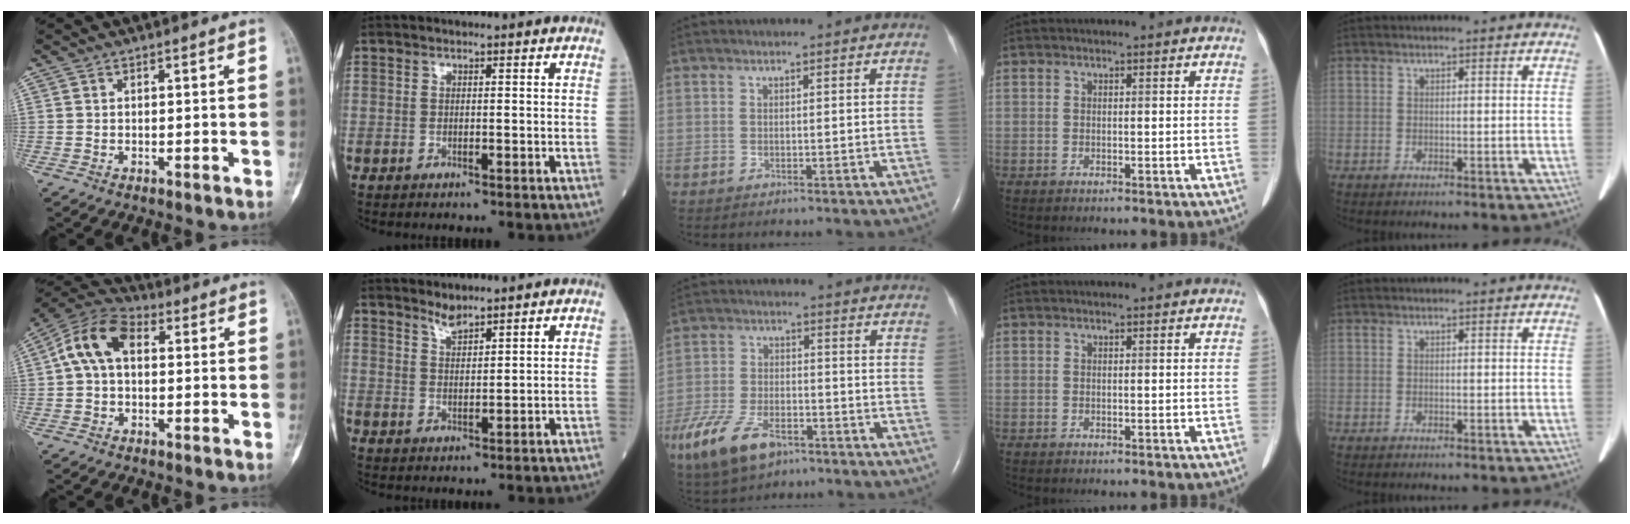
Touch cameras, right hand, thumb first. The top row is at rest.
{"thumb": {"total": 10.2, "force": [1.5, 6.6, 7.6], "torque": [-0.140, 0.035, 0.017]}, "index": {"total": 2.5, "force": [2.4, 0.2, 0.7], "torque": [-0.013, -0.003, 0.046]}, "middle": {"total": 13.6, "force": [-8.2, 6.6, 8.6], "torque": [-0.195, -0.011, -0.145]}}